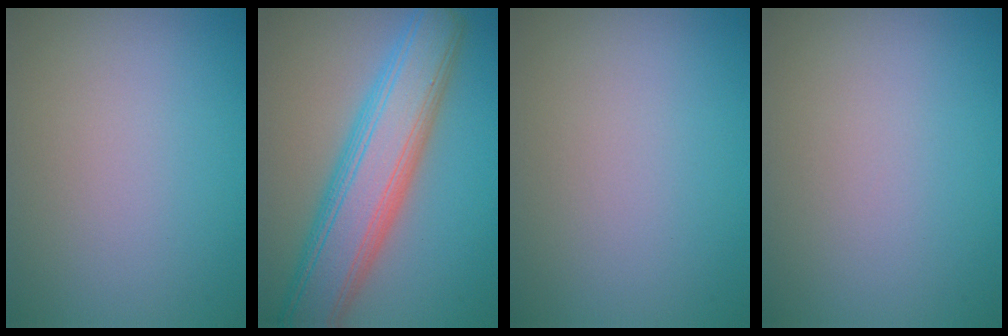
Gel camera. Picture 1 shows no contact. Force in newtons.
{"total": 9.1, "press": 9.1, "slide": 0.3}
{"total": 0.0}
{"total": 0.0}